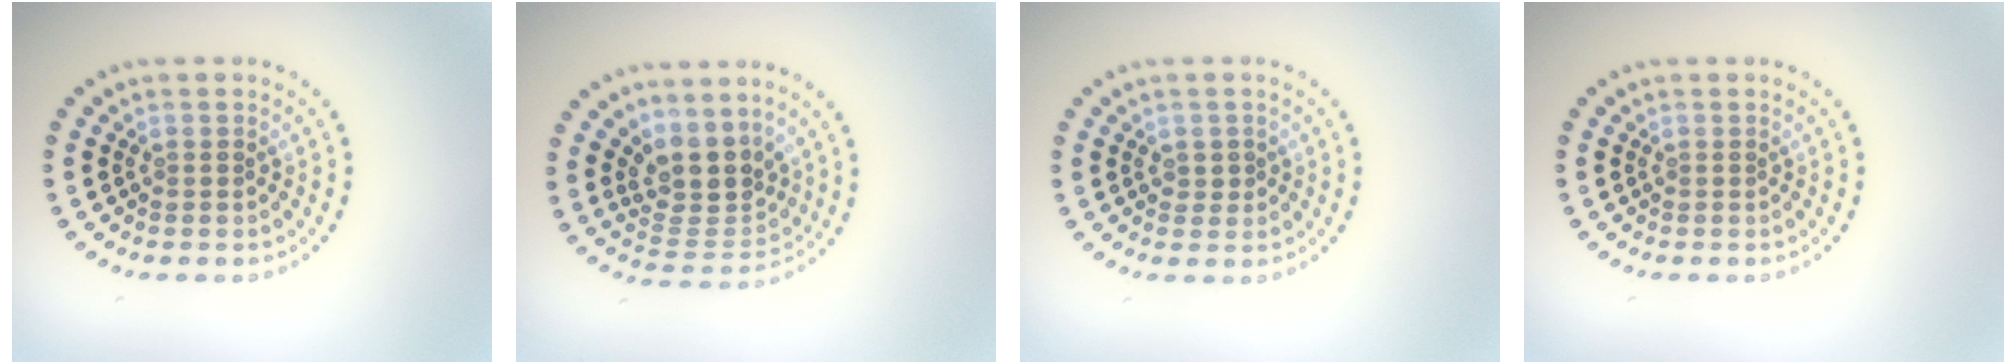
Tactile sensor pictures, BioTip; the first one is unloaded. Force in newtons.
{"total": 4.1, "press": 3.5, "slide": 2.2}
{"total": 0.6, "press": 0.5, "slide": 0.3}
{"total": 0.0}